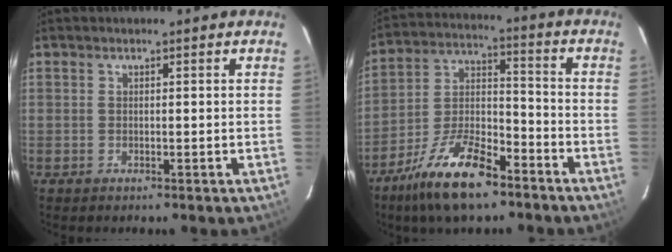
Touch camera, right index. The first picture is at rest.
{"total": 15.5, "force": [-10.5, 5.4, 10.1], "torque": [-0.206, -0.002, -0.193]}